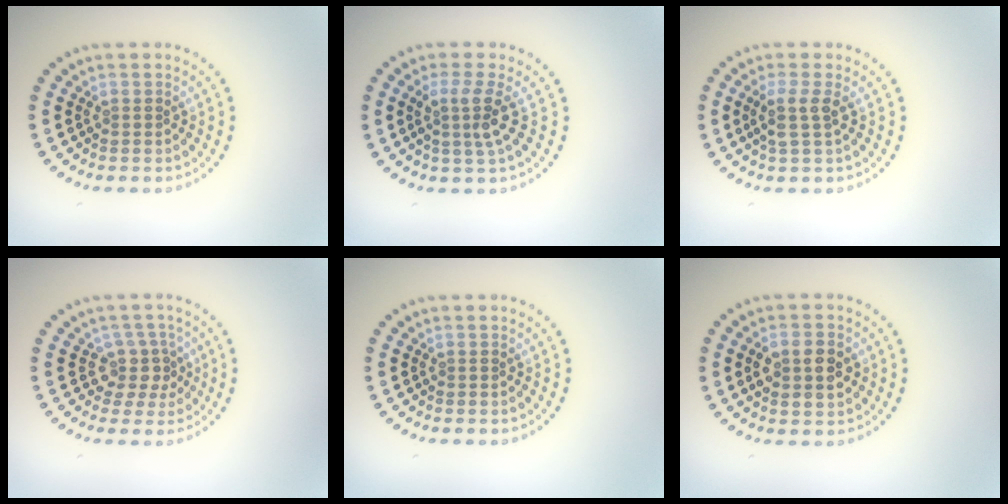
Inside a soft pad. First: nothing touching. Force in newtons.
{"total": 2.7, "press": 2.0, "slide": 1.8}
{"total": 2.1, "press": 1.7, "slide": 1.3}
{"total": 2.8, "press": 2.1, "slide": 1.8}
{"total": 0.0}
{"total": 3.8, "press": 3.8, "slide": 0.1}